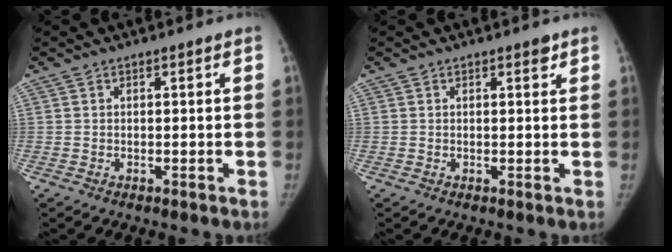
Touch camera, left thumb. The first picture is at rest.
{"total": 1.2, "force": [0.8, 0.5, 0.7], "torque": [-0.004, -0.003, 0.010]}